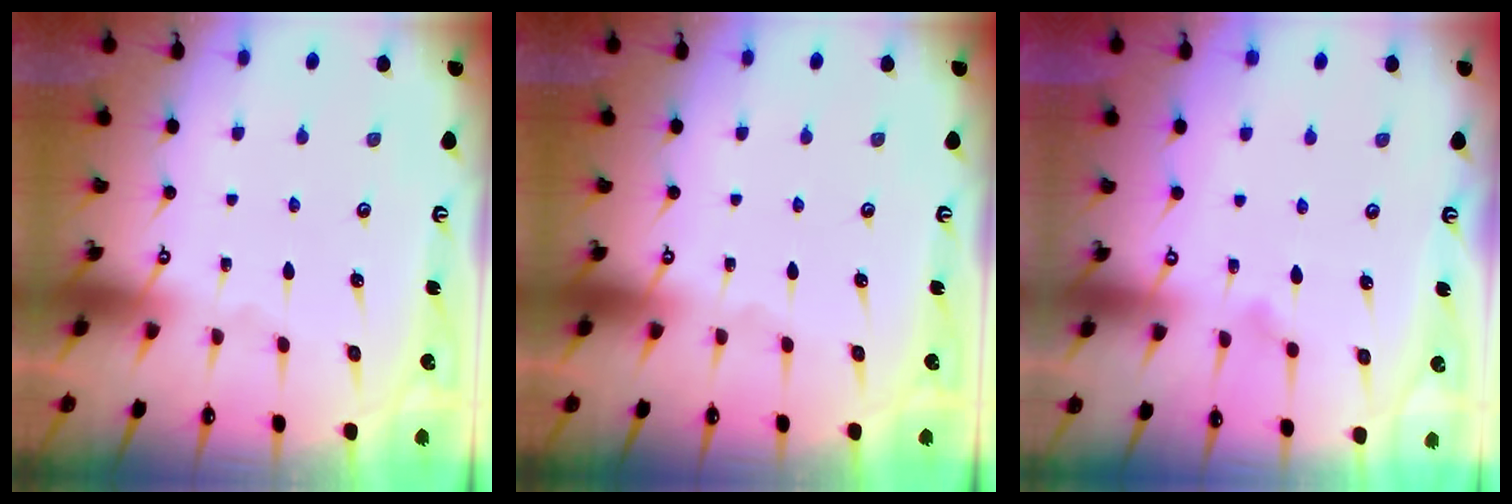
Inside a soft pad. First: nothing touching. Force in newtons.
{"total": 0.0}
{"total": 7.5, "press": 7.4, "slide": 1.1}